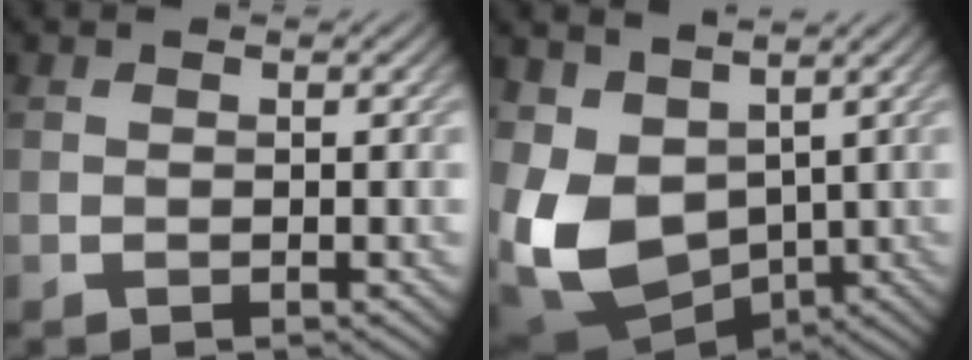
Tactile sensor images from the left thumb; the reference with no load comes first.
{"total": 10.8, "force": [0.9, 7.6, 7.6], "torque": [-0.205, -0.015, 0.025]}